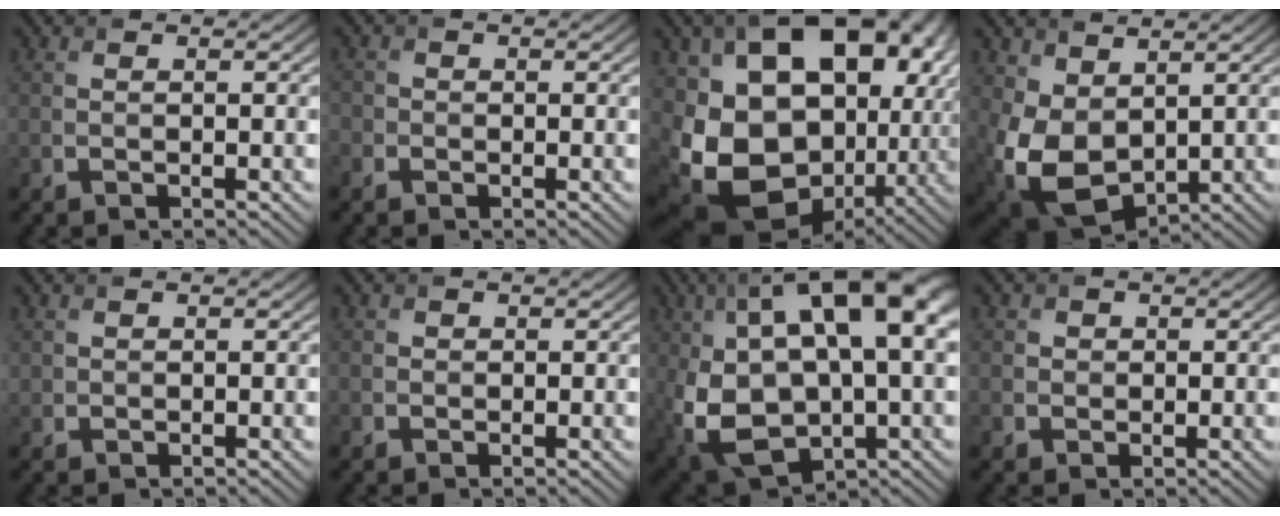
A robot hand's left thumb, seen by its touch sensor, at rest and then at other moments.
{"total": 1.4, "force": [-0.6, 1.2, 0.0], "torque": [0.008, -0.002, -0.016]}
{"total": 21.4, "force": [1.4, 15.0, 15.3], "torque": [-0.302, -0.037, 0.062]}
{"total": 10.1, "force": [1.0, 7.2, 7.0], "torque": [-0.185, -0.023, 0.026]}
{"total": 0.8, "force": [0.3, 0.7, 0.0], "torque": [-0.002, -0.002, 0.007]}
{"total": 1.0, "force": [0.0, 1.0, 0.0], "torque": [0.009, -0.004, -0.001]}
{"total": 21.2, "force": [3.8, 11.5, 17.4], "torque": [-0.350, 0.002, 0.081]}
{"total": 2.8, "force": [0.7, 2.6, 0.5], "torque": [-0.011, -0.005, 0.007]}